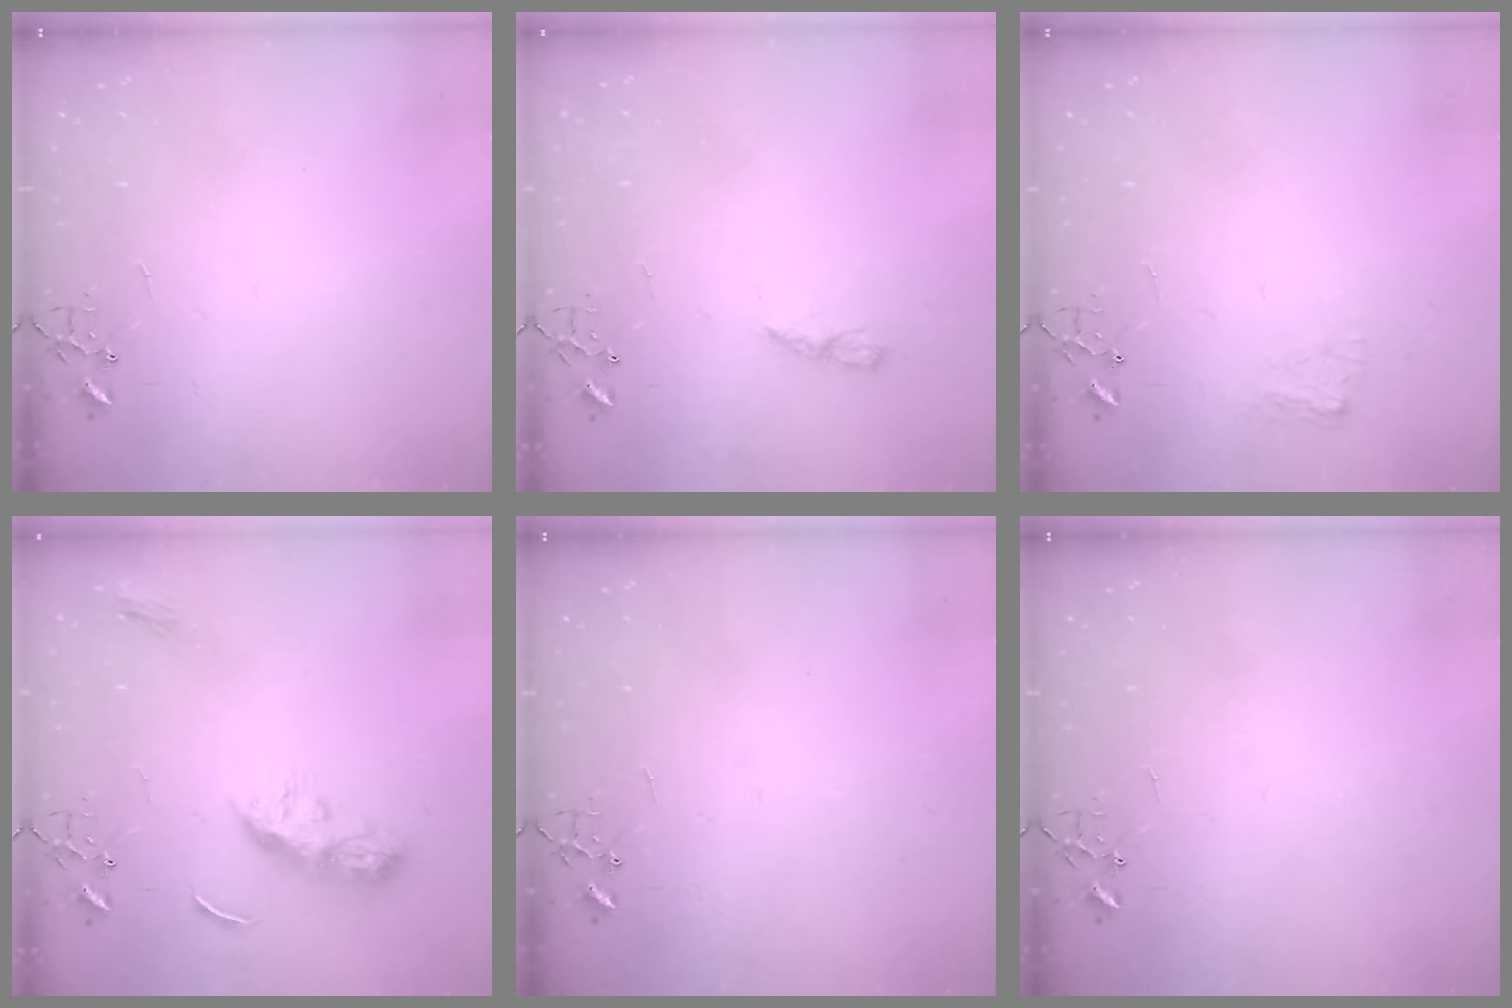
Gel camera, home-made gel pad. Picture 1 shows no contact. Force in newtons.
{"total": 5.8, "press": 5.7, "slide": 0.6}
{"total": 6.6, "press": 6.6, "slide": 0.2}
{"total": 9.0, "press": 9.0, "slide": 0.2}
{"total": 0.0}
{"total": 0.0}